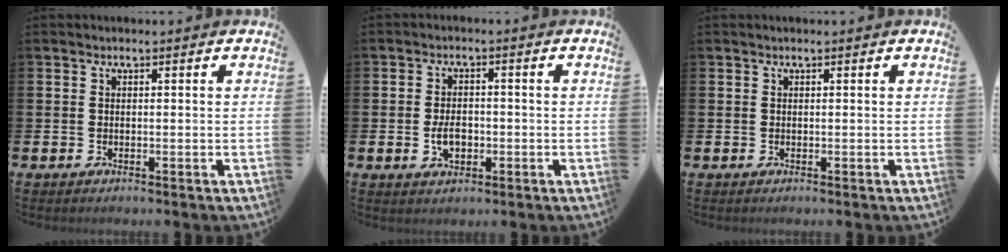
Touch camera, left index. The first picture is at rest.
{"total": 3.3, "force": [-0.7, 2.2, 2.4], "torque": [-0.038, 0.000, -0.015]}
{"total": 0.0}